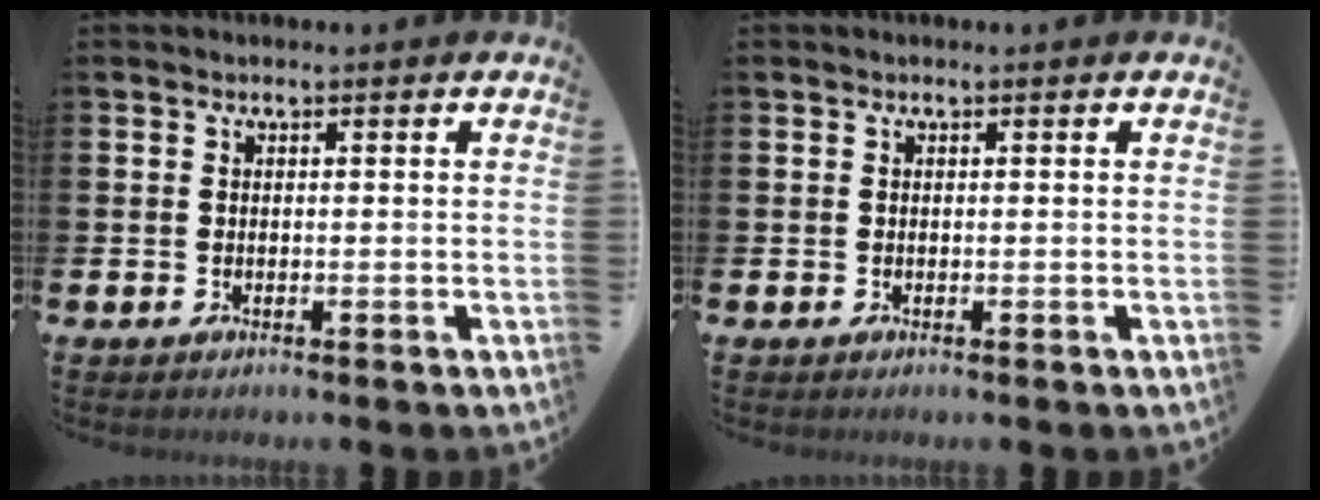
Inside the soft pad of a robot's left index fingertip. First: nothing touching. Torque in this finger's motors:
{"motor_torque": [0.00, 0.00, 0.00, 0.00]}